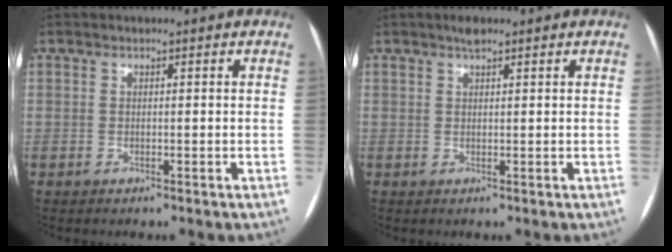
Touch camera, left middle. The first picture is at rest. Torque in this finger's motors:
{"motor_torque": [0.11, -0.11, -0.04, 0.00]}